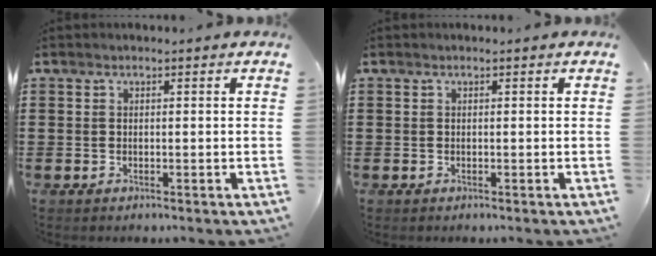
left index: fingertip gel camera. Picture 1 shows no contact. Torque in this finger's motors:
{"motor_torque": [-0.01, 0.00, 0.00, 0.00]}